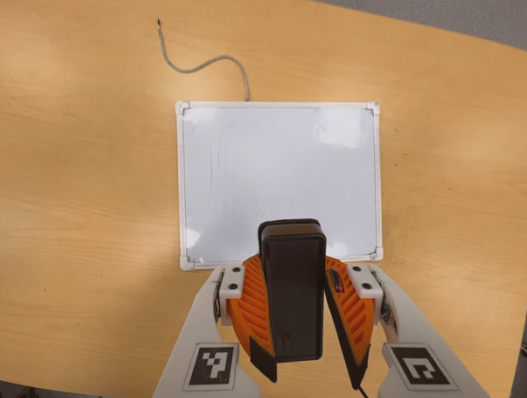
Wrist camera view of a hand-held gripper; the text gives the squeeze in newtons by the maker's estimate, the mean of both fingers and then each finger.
{"total": 9.0, "left": 9.5, "right": 8.5}